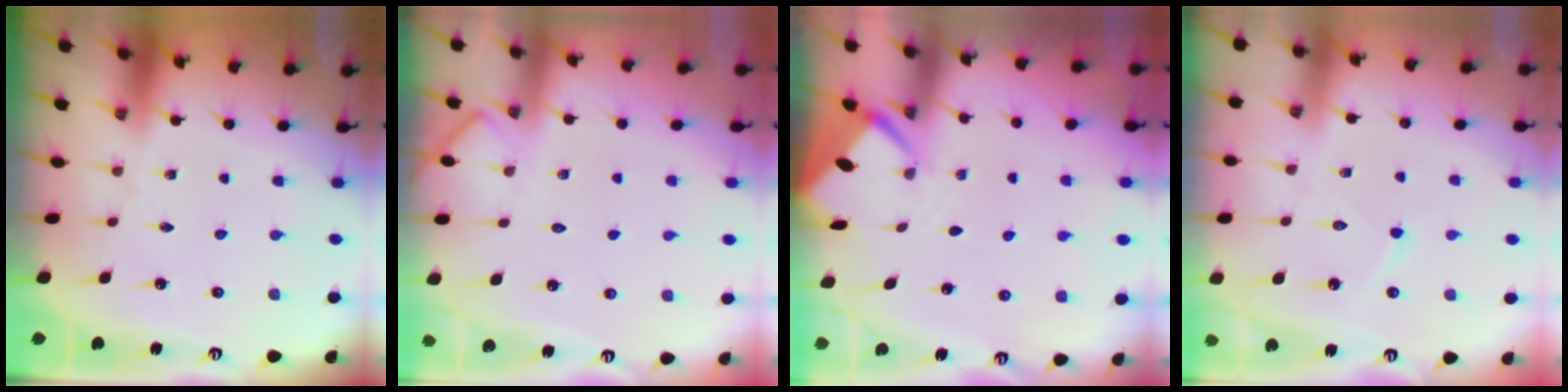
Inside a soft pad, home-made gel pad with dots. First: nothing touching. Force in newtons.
{"total": 3.5, "press": 3.5, "slide": 0.4}
{"total": 2.5, "press": 2.5, "slide": 0.0}
{"total": 5.8, "press": 5.8, "slide": 0.3}